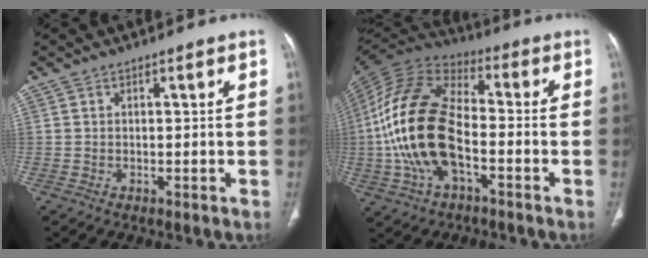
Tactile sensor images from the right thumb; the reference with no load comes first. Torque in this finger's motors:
{"motor_torque": [-0.35, 1.77, 2.57, -0.20, 0.97]}